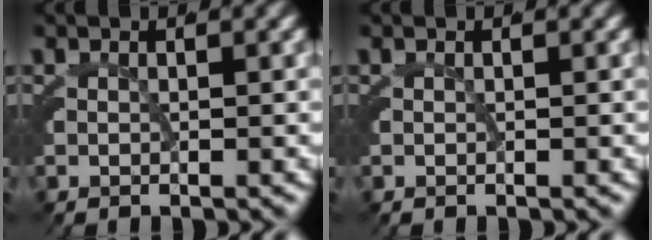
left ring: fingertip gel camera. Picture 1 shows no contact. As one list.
[{"total": 0.0}]